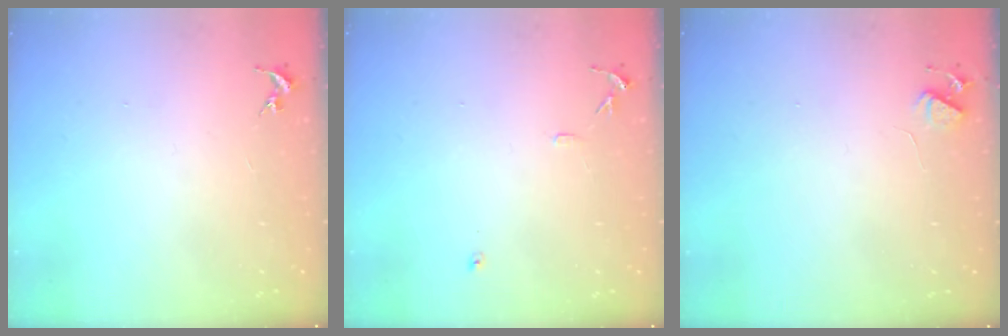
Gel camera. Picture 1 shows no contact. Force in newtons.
{"total": 6.1, "press": 6.0, "slide": 0.6}
{"total": 4.9, "press": 4.9, "slide": 0.7}